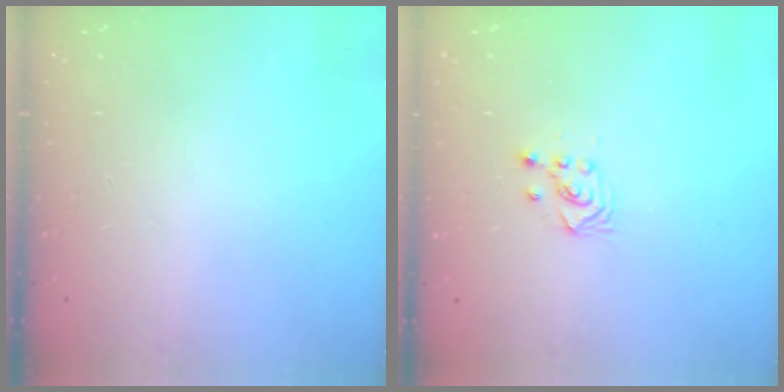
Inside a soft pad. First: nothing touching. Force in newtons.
{"total": 2.6, "press": 2.6, "slide": 0.3}